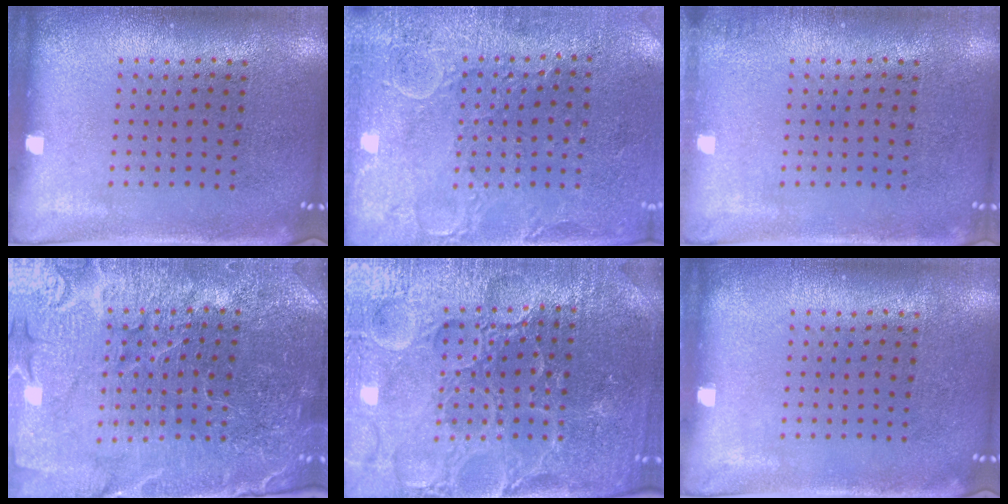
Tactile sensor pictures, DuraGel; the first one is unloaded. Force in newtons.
{"total": 2.7, "press": 2.5, "slide": 0.9}
{"total": 0.8, "press": 0.8, "slide": 0.0}
{"total": 5.2, "press": 4.9, "slide": 1.9}
{"total": 5.2, "press": 4.9, "slide": 1.8}
{"total": 0.0}